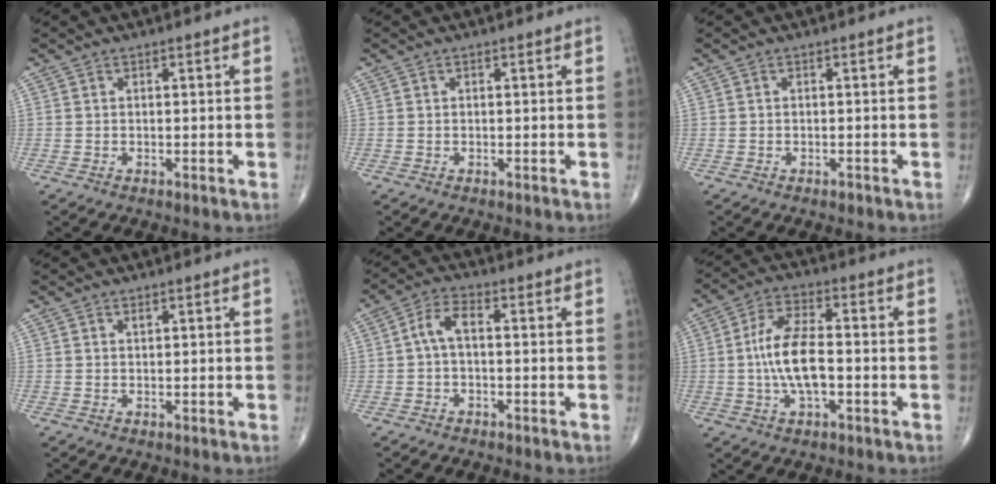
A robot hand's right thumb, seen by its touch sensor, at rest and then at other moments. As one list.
[{"total": 0.0}, {"total": 0.5, "force": [-0.4, 0.2, 0.2], "torque": [-0.002, 0.000, -0.009]}, {"total": 0.6, "force": [0.4, 0.3, 0.4], "torque": [-0.005, -0.003, 0.007]}, {"total": 4.5, "force": [-0.1, 2.1, 3.9], "torque": [-0.075, 0.019, -0.011]}, {"total": 10.5, "force": [-1.2, 4.5, 9.4], "torque": [-0.185, 0.018, -0.027]}]